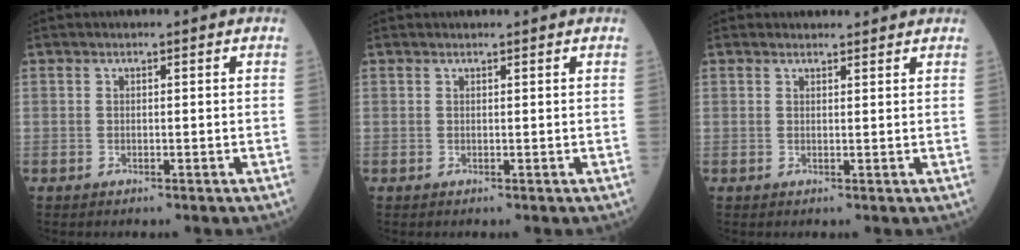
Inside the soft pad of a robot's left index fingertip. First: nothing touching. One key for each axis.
{"total": 1.2, "fx": 1.2, "fy": 0.0, "fz": 0.2, "tx": -0.010, "ty": 0.005, "tz": 0.017}
{"total": 2.9, "fx": 2.8, "fy": 0.6, "fz": 0.2, "tx": -0.010, "ty": 0.010, "tz": 0.034}